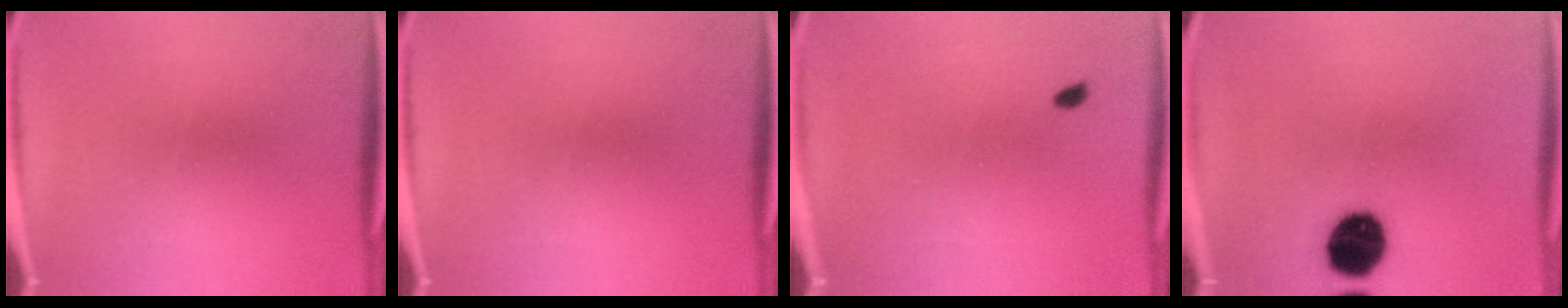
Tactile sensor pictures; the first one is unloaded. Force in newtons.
{"total": 0.0}
{"total": 0.9}
{"total": 12.3}